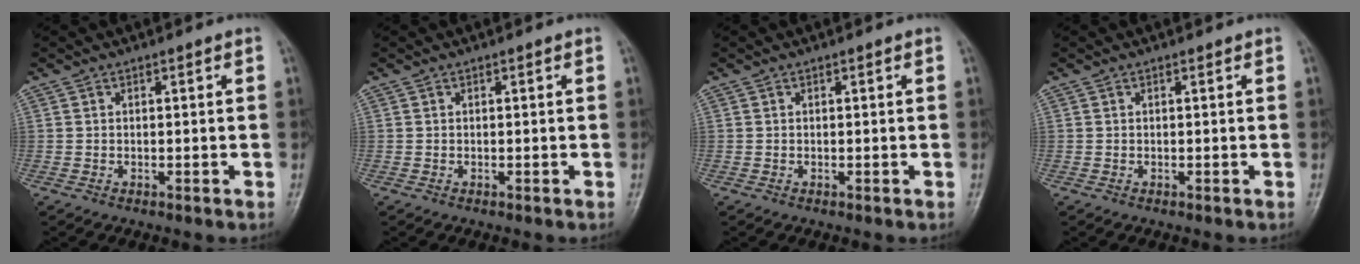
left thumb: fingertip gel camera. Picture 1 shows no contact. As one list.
[{"total": 0.0}, {"total": 0.0}, {"total": 0.0}]